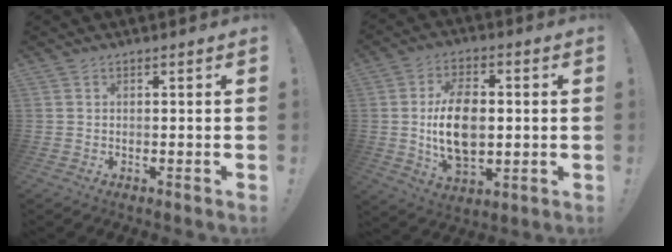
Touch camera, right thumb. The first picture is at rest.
{"total": 14.9, "force": [0.2, 9.0, 11.8], "torque": [-0.212, -0.006, -0.001]}